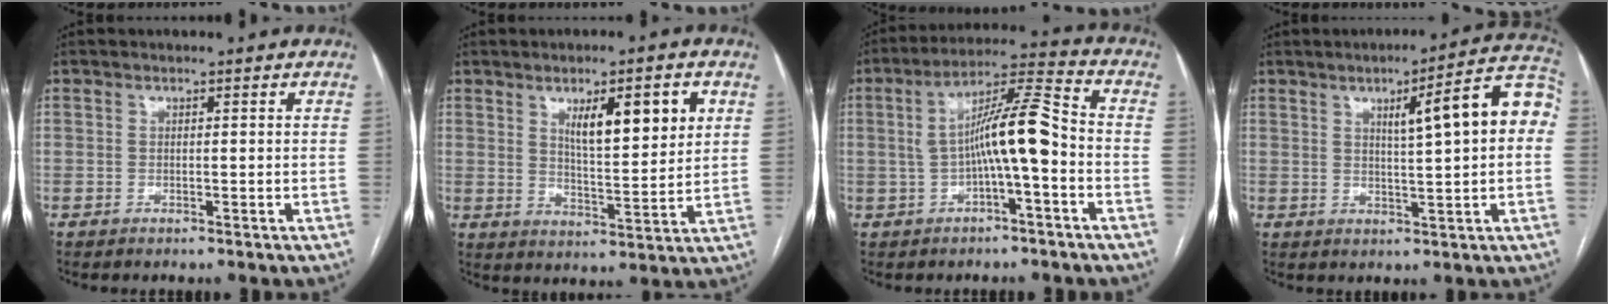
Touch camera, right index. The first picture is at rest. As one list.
[{"total": 9.7, "force": [4.0, 2.1, 8.6], "torque": [-0.137, -0.003, 0.068]}, {"total": 10.0, "force": [-1.3, 0.9, 9.9], "torque": [-0.172, 0.032, -0.024]}, {"total": 11.4, "force": [2.1, 1.1, 11.2], "torque": [-0.146, 0.027, 0.025]}]